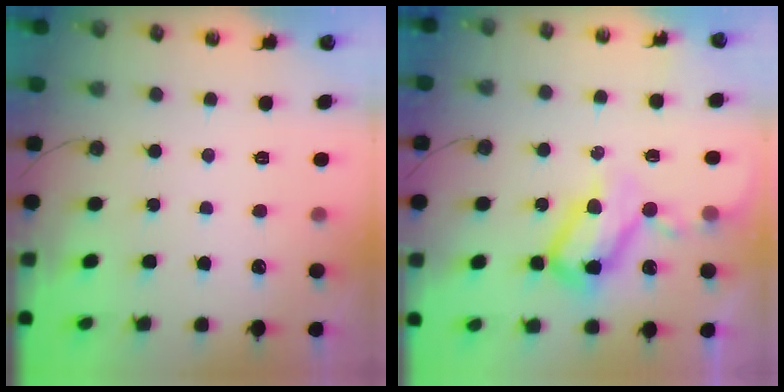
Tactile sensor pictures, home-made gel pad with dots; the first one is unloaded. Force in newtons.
{"total": 14.9, "press": 14.8, "slide": 1.6}